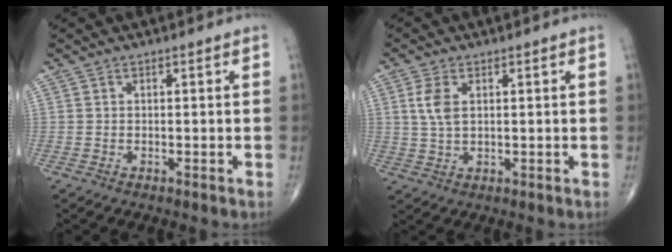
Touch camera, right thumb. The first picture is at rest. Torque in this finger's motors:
{"motor_torque": [-0.11, 0.23, 0.11, -0.10, 0.05]}